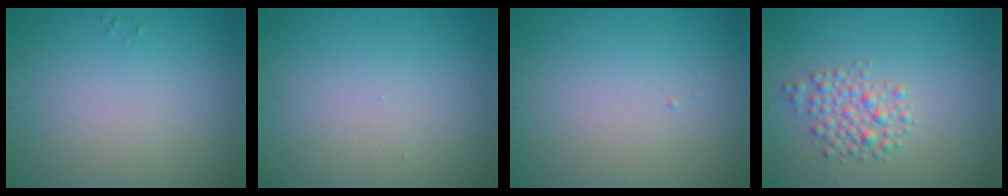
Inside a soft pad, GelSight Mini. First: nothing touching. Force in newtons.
{"total": 0.0}
{"total": 0.0}
{"total": 2.7, "press": 2.7, "slide": 0.1}